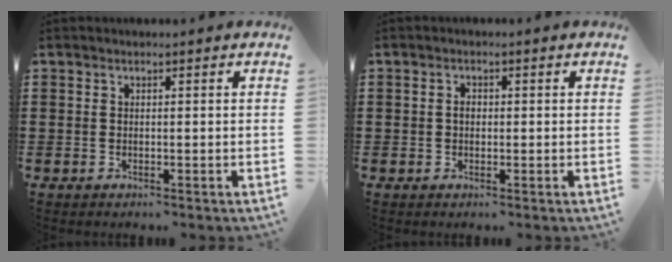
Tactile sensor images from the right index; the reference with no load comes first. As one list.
[{"total": 1.4, "force": [0.1, 0.8, 1.1], "torque": [-0.024, 0.003, 0.001]}]